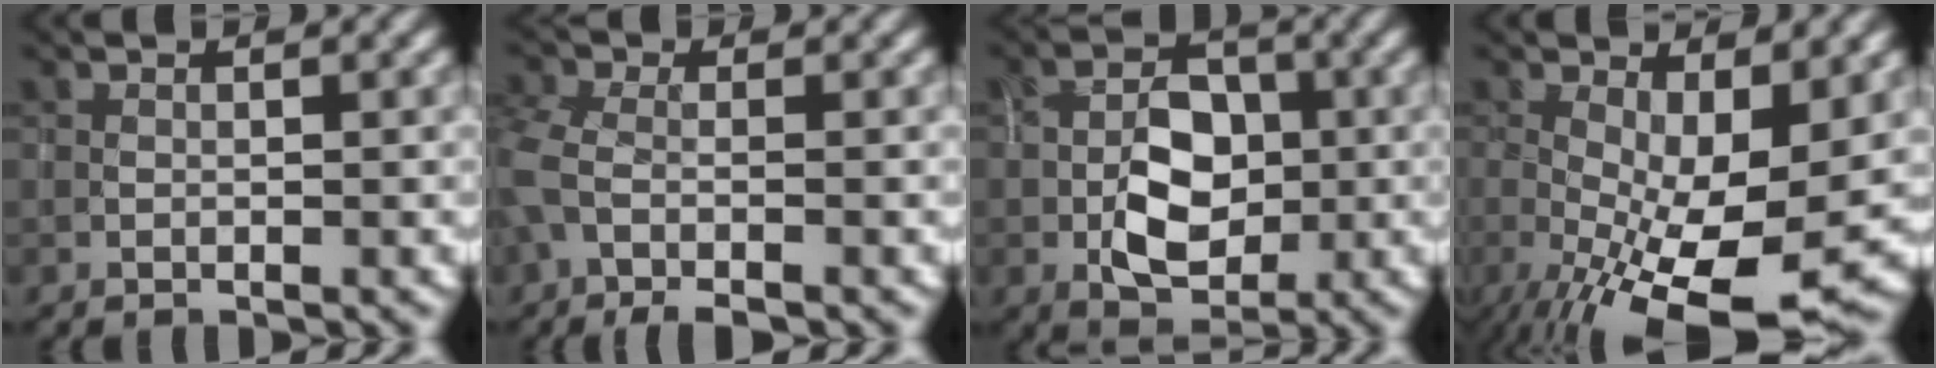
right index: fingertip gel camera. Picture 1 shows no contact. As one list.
[{"total": 4.6, "force": [-1.8, 2.4, 3.5], "torque": [-0.089, -0.006, -0.039]}, {"total": 6.4, "force": [-0.9, 4.1, 4.8], "torque": [-0.081, -0.003, -0.018]}, {"total": 11.9, "force": [-3.0, 4.3, 10.6], "torque": [-0.177, -0.021, -0.038]}]